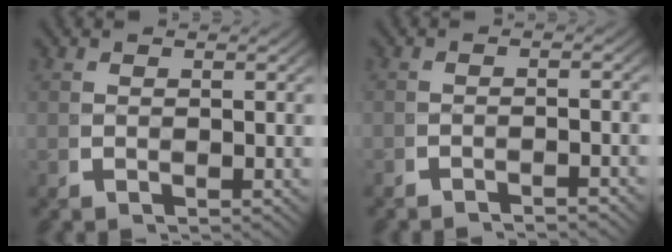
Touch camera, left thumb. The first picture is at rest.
{"total": 2.1, "force": [-2.1, 0.2, 0.2], "torque": [0.003, 0.000, -0.042]}